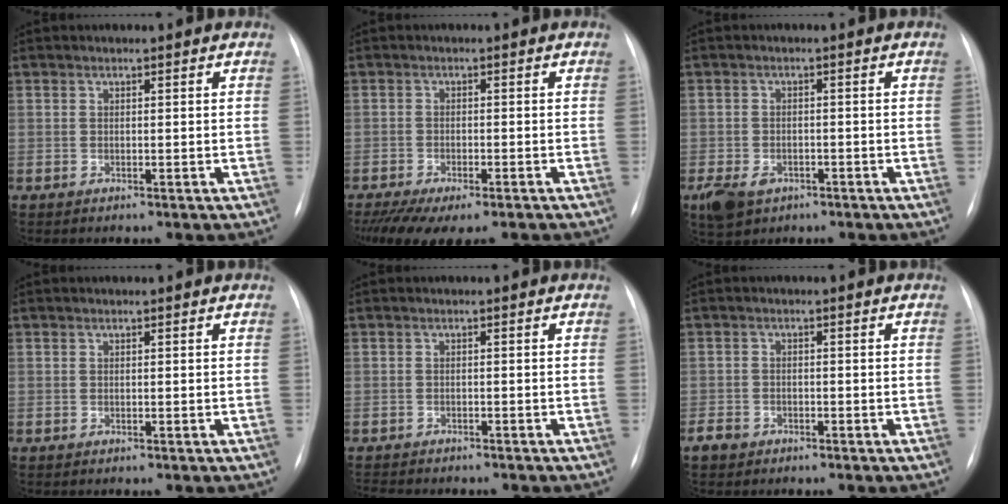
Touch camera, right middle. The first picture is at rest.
{"total": 11.1, "force": [-8.7, 2.9, 6.3], "torque": [-0.101, -0.009, -0.125]}
{"total": 6.1, "force": [-3.4, 4.4, 2.7], "torque": [-0.055, -0.004, -0.046]}
{"total": 0.0}
{"total": 6.8, "force": [-6.1, 1.6, 2.7], "torque": [-0.042, -0.006, -0.081]}
{"total": 2.1, "force": [-1.5, 1.4, 0.3], "torque": [-0.013, 0.004, -0.027]}